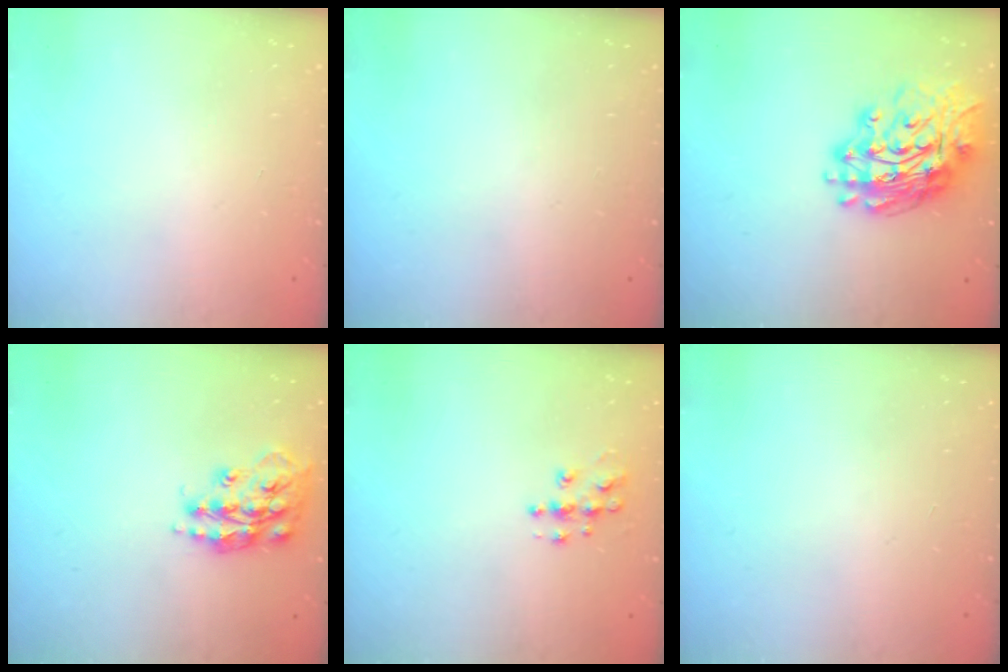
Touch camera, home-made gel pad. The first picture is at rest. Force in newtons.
{"total": 0.0}
{"total": 17.2, "press": 17.1, "slide": 1.9}
{"total": 16.0, "press": 16.0, "slide": 1.2}
{"total": 7.0, "press": 6.9, "slide": 0.3}
{"total": 0.0}